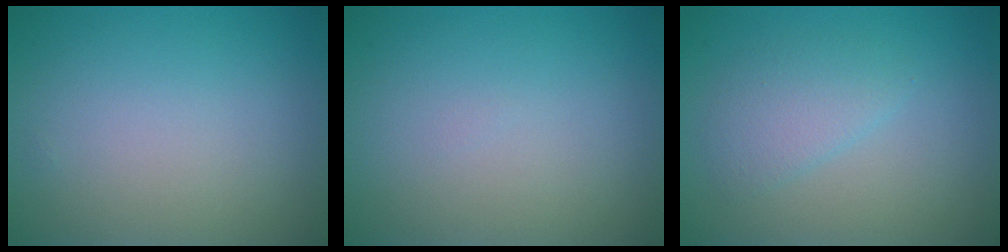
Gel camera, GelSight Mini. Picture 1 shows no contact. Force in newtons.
{"total": 0.0}
{"total": 2.3, "press": 2.3, "slide": 0.1}